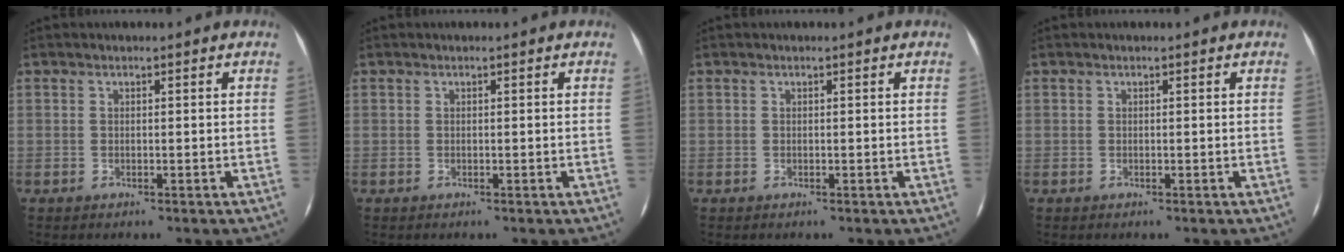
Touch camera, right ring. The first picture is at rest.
{"total": 0.0}
{"total": 0.0}
{"total": 0.0}